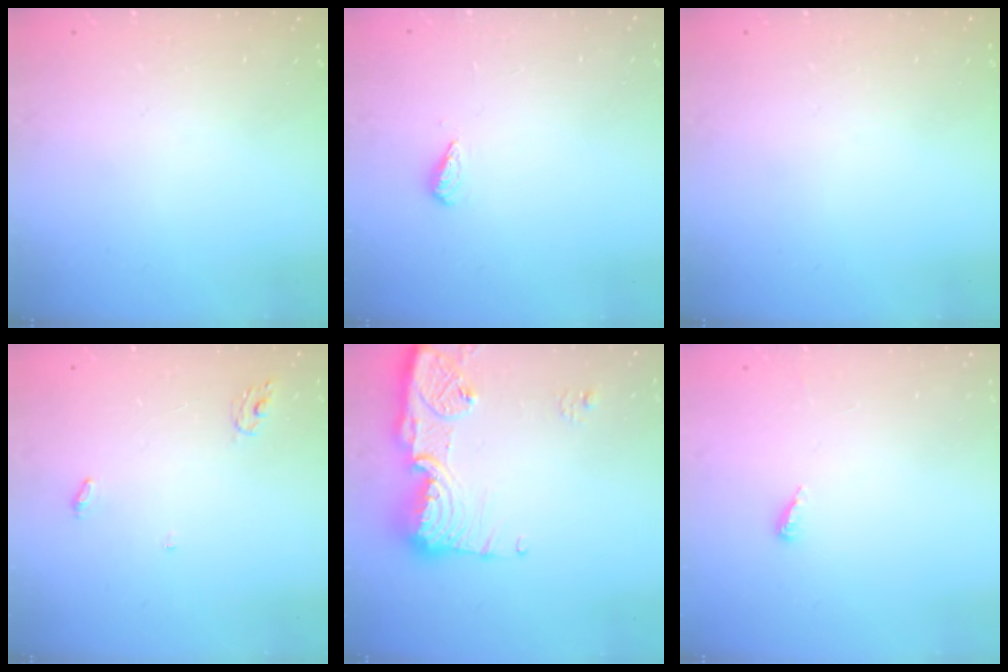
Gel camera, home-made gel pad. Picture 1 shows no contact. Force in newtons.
{"total": 2.7, "press": 2.6, "slide": 0.4}
{"total": 0.0}
{"total": 3.7, "press": 3.7, "slide": 0.2}
{"total": 15.8, "press": 15.7, "slide": 1.4}
{"total": 2.8, "press": 2.8, "slide": 0.2}